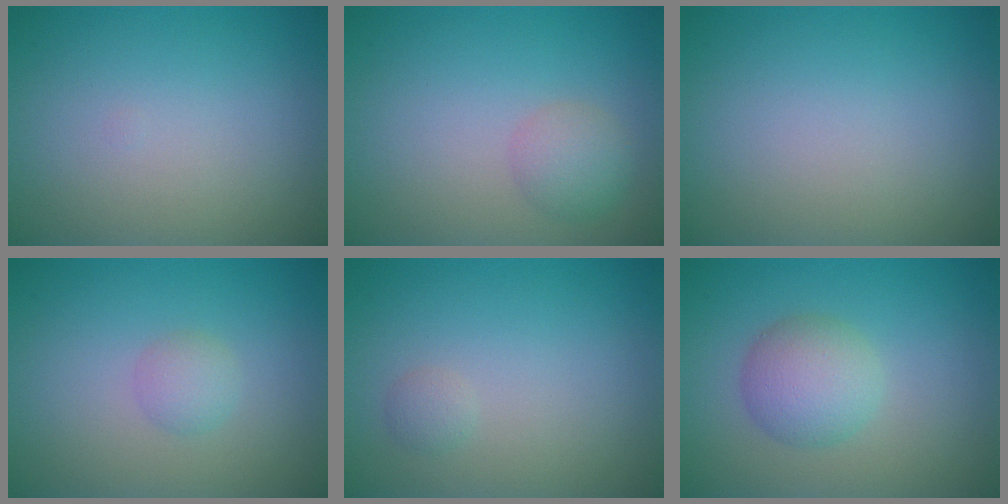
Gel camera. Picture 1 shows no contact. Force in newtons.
{"total": 2.2, "press": 2.2, "slide": 0.0}
{"total": 0.0}
{"total": 1.5, "press": 1.5, "slide": 0.1}
{"total": 0.7, "press": 0.7, "slide": 0.1}
{"total": 3.6, "press": 3.6, "slide": 0.2}